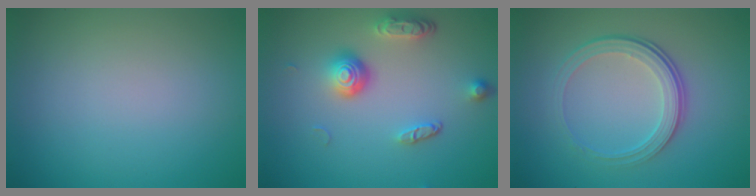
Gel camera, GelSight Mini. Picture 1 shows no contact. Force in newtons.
{"total": 3.9, "press": 2.9, "slide": 2.7}
{"total": 4.3, "press": 2.9, "slide": 3.2}